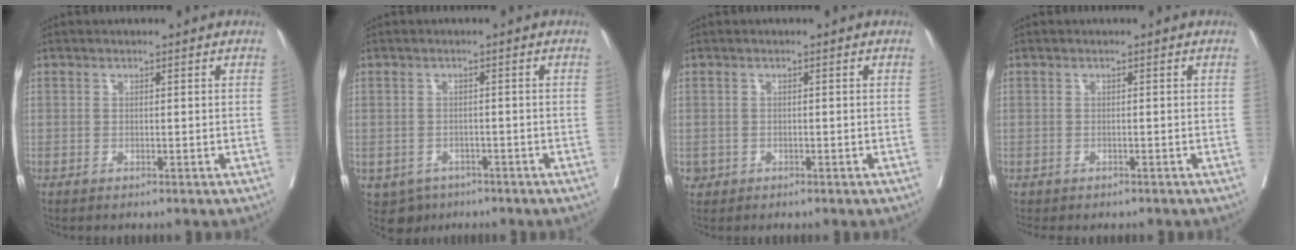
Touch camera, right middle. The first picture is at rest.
{"total": 4.1, "force": [-2.4, 3.3, 0.7], "torque": [-0.005, 0.004, -0.033]}
{"total": 1.0, "force": [-0.3, 0.9, 0.1], "torque": [-0.002, 0.005, 0.002]}
{"total": 1.4, "force": [-1.1, 0.9, 0.2], "torque": [-0.008, 0.003, -0.013]}